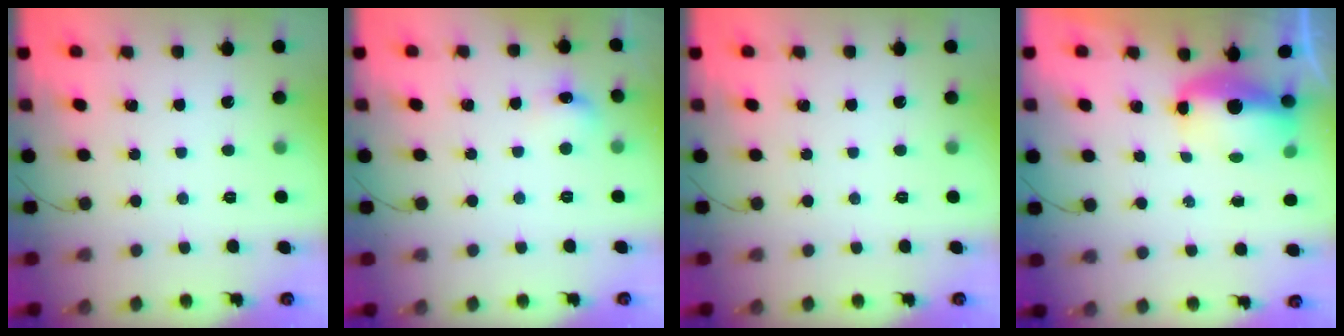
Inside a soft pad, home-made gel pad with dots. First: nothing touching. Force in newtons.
{"total": 6.7, "press": 6.6, "slide": 1.4}
{"total": 0.0}
{"total": 9.0, "press": 7.7, "slide": 4.7}